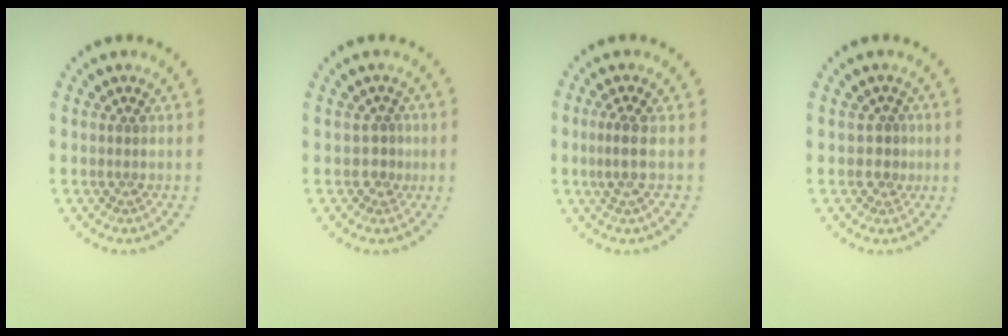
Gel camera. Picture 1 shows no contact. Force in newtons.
{"total": 1.4, "press": 1.0, "slide": 1.0}
{"total": 2.0, "press": 1.4, "slide": 1.4}
{"total": 1.4, "press": 1.2, "slide": 0.8}